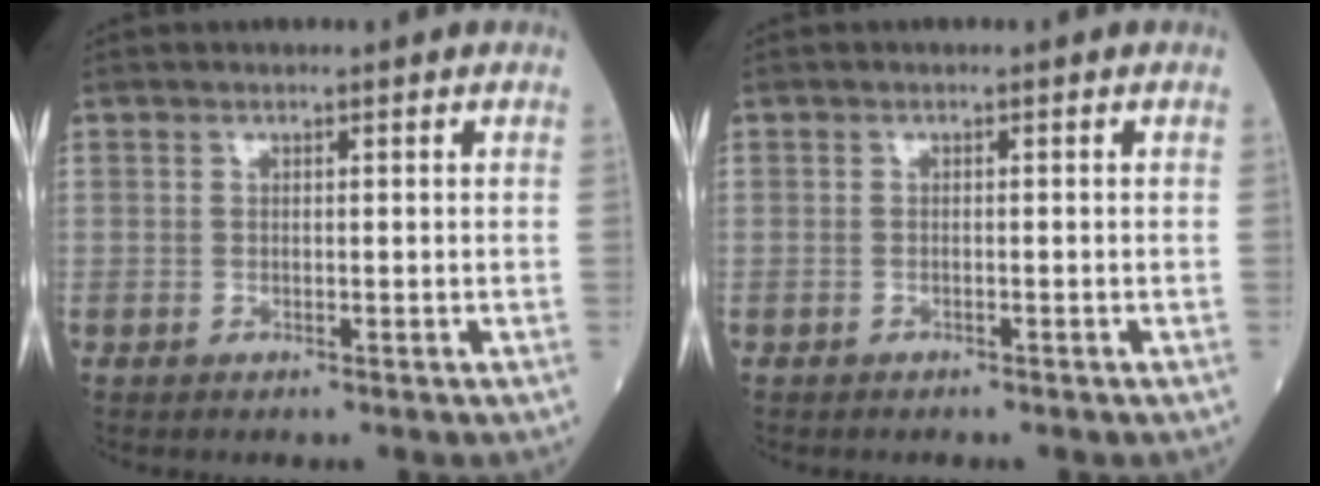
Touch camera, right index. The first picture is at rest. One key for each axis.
{"total": 0.6, "fx": -0.5, "fy": 0.2, "fz": 0.2, "tx": -0.010, "ty": -0.001, "tz": -0.008}